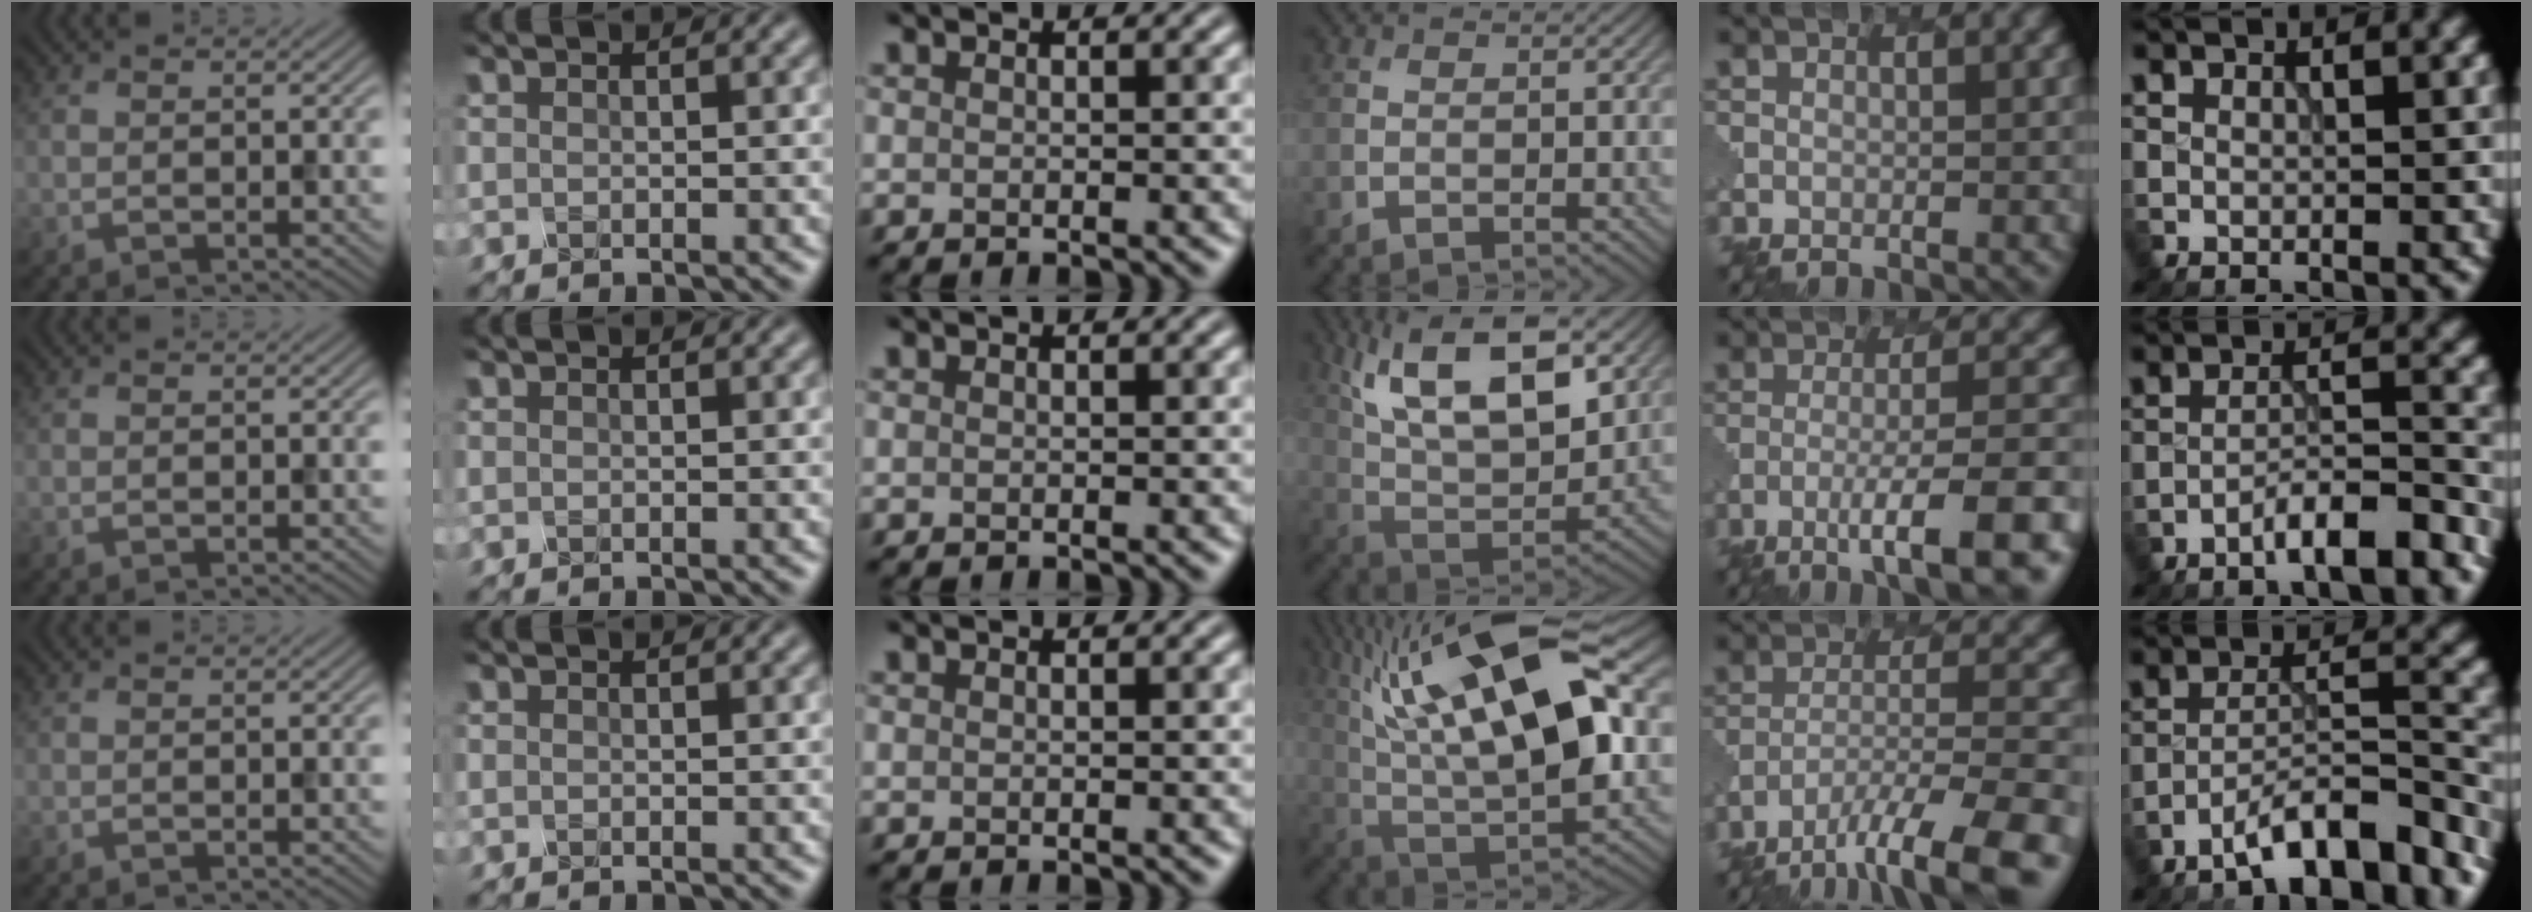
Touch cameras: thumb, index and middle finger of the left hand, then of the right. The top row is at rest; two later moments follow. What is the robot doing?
{"motion": "twist", "object": "rubiks cube"}